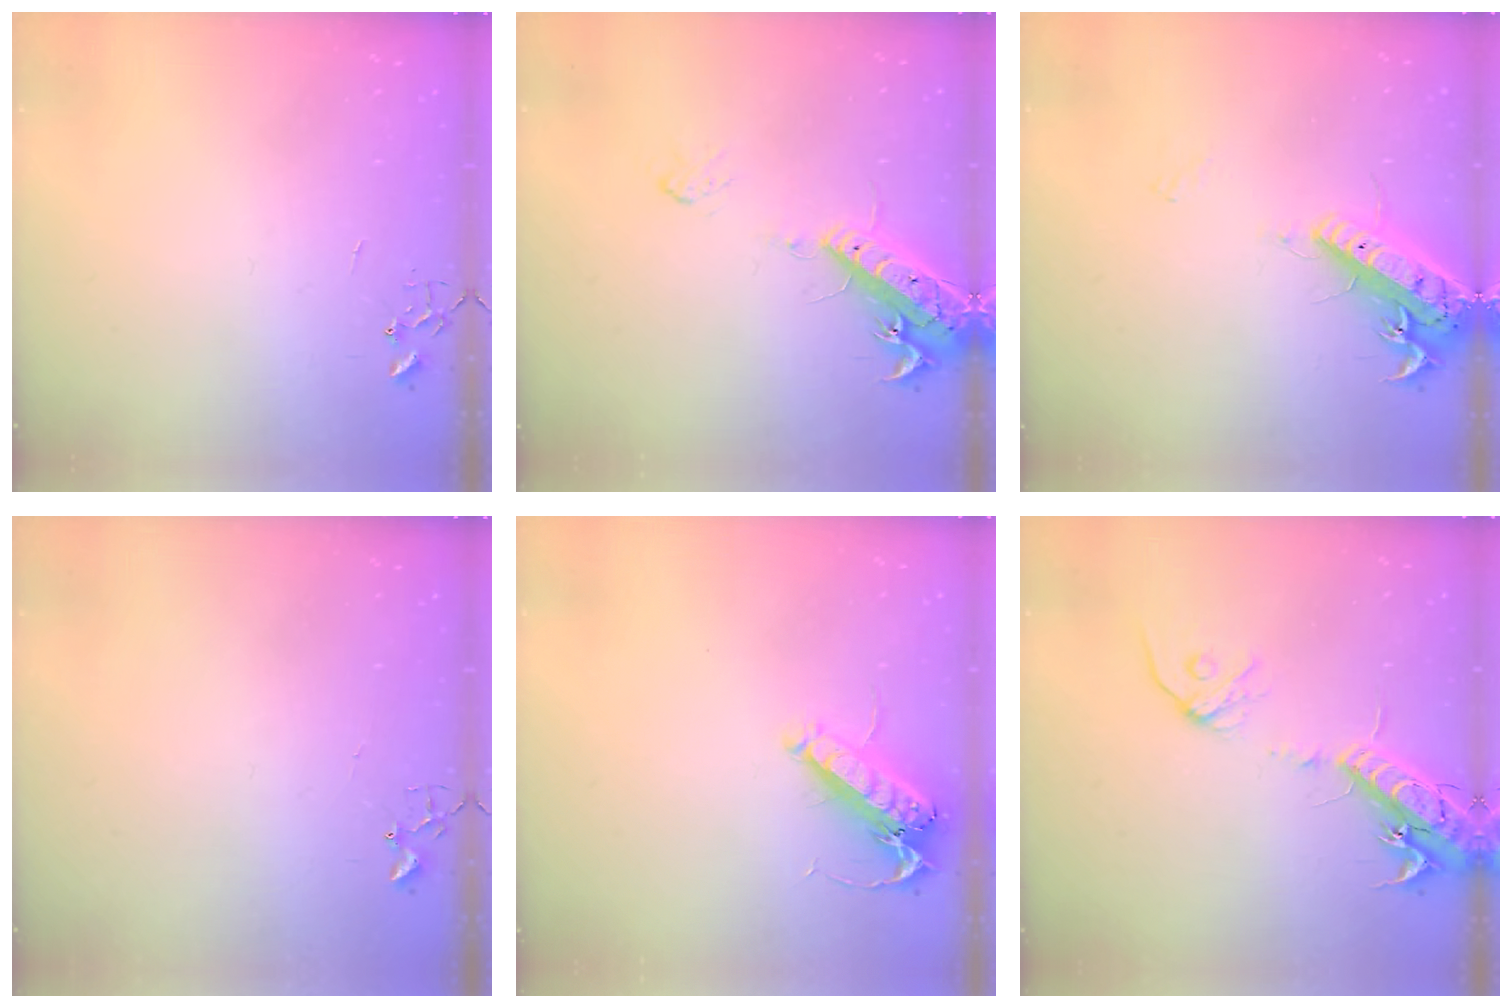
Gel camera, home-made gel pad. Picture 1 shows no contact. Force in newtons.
{"total": 15.1, "press": 14.7, "slide": 3.5}
{"total": 17.1, "press": 16.8, "slide": 3.3}
{"total": 1.7, "press": 1.6, "slide": 0.2}
{"total": 14.4, "press": 14.2, "slide": 2.0}
{"total": 17.2, "press": 16.9, "slide": 3.1}